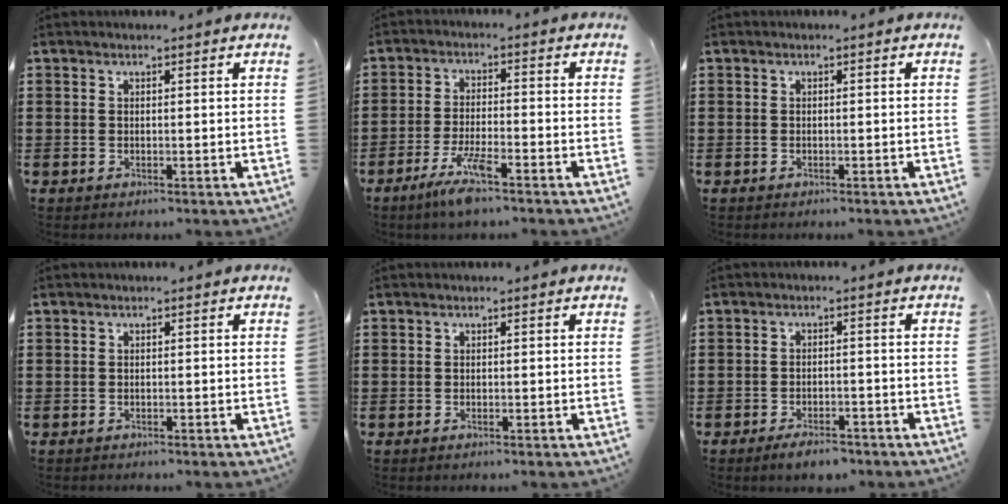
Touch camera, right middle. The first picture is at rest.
{"total": 5.7, "force": [-3.8, 0.6, 4.3], "torque": [-0.095, -0.012, -0.071]}
{"total": 0.0}
{"total": 0.5, "force": [-0.5, 0.2, 0.0], "torque": [0.000, 0.001, -0.011]}
{"total": 0.0}
{"total": 3.0, "force": [-2.8, 0.6, 0.9], "torque": [-0.017, 0.002, -0.055]}